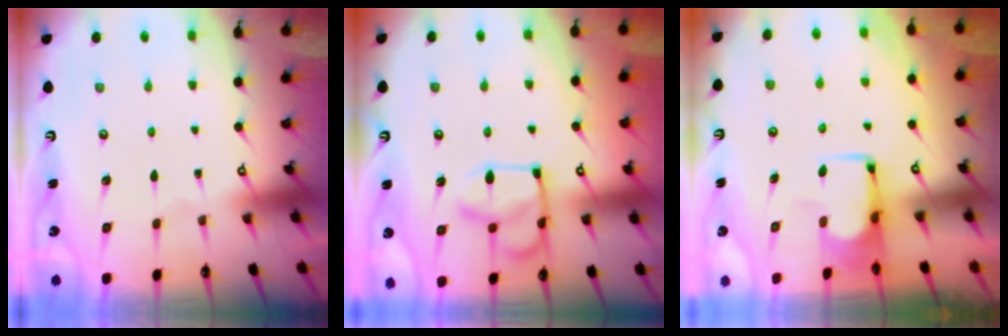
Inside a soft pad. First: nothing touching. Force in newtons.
{"total": 12.9, "press": 12.8, "slide": 0.8}
{"total": 1.3, "press": 1.3, "slide": 0.1}